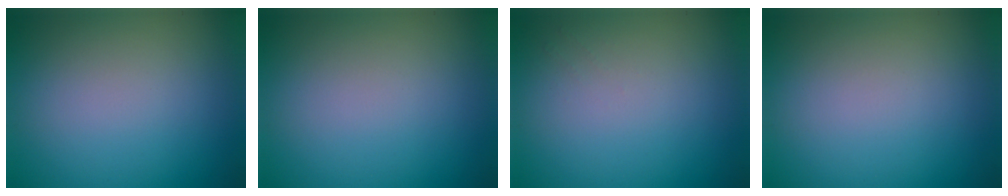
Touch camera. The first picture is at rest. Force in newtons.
{"total": 0.0}
{"total": 0.6, "press": 0.5, "slide": 0.3}
{"total": 0.0}